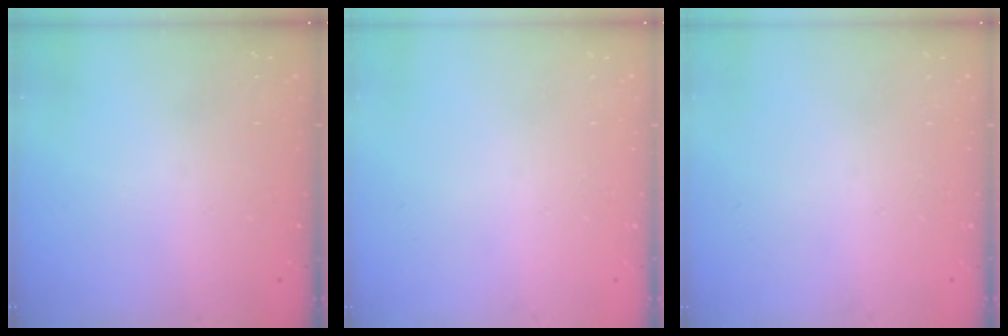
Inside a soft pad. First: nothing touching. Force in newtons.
{"total": 0.0}
{"total": 0.0}